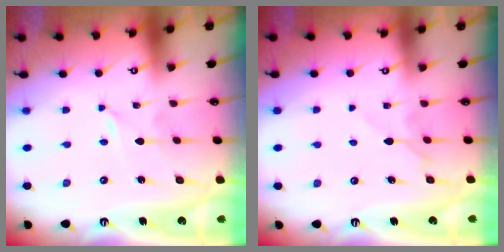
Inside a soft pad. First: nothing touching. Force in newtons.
{"total": 5.5, "press": 5.4, "slide": 0.8}